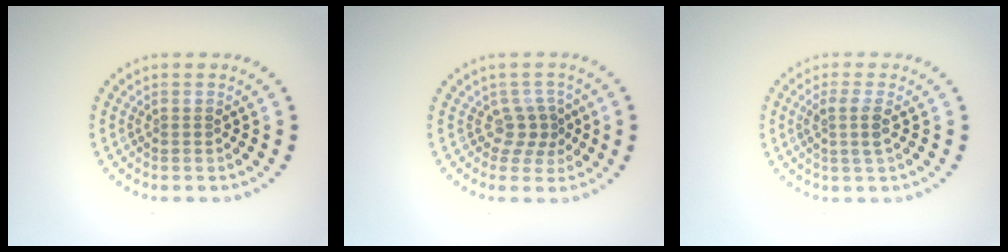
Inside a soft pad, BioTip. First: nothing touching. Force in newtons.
{"total": 2.2, "press": 1.5, "slide": 1.6}
{"total": 2.0, "press": 1.6, "slide": 1.1}